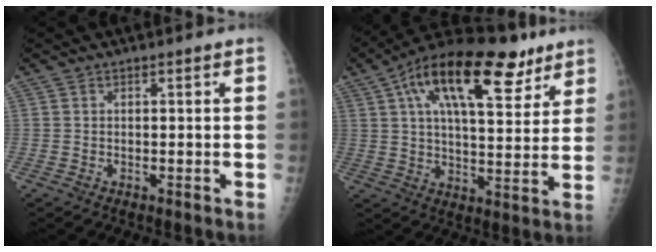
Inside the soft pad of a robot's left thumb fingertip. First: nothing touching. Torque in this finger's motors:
{"motor_torque": [0.41, 0.49, 1.64, -1.13, 0.30]}